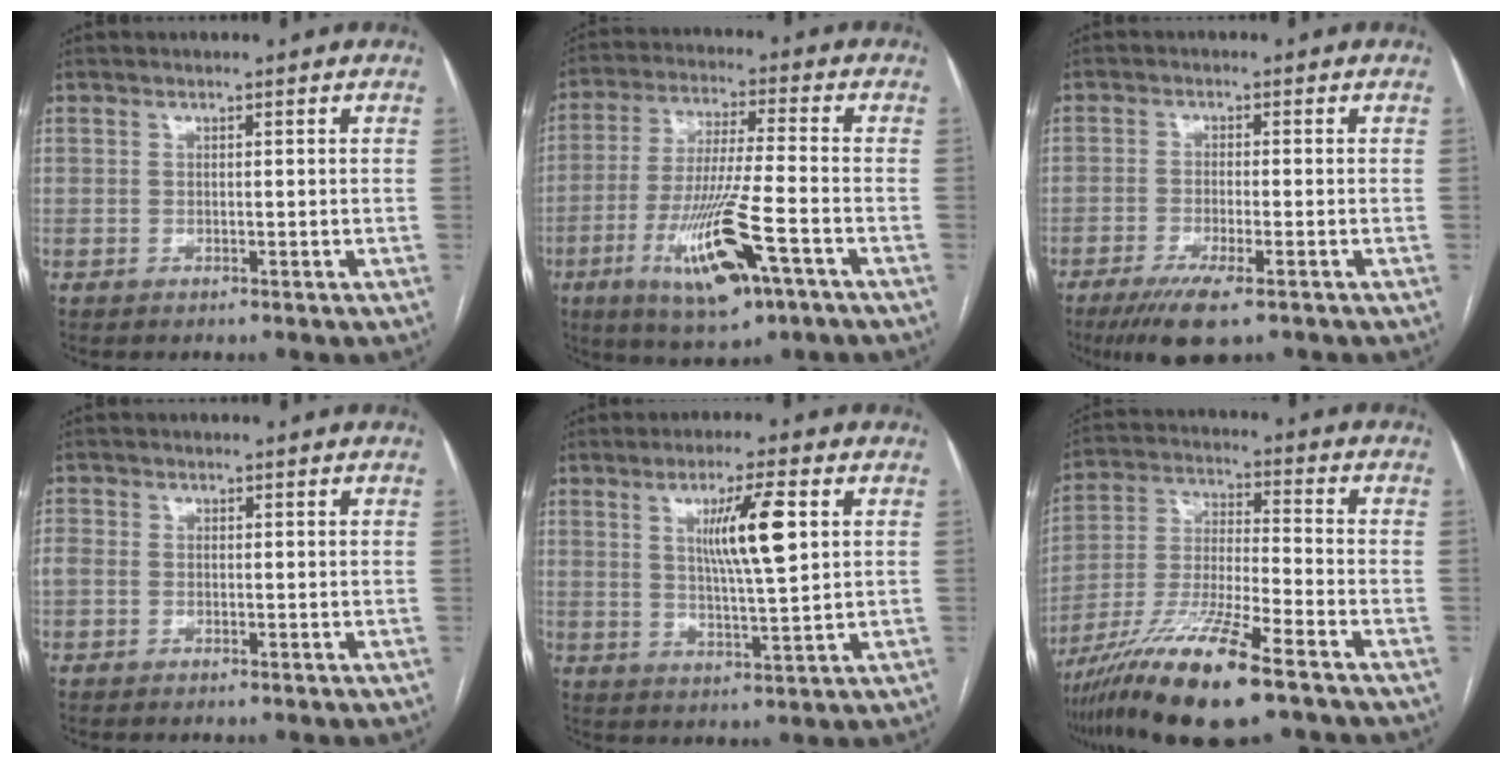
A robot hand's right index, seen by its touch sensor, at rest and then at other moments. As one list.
[{"total": 14.6, "force": [-6.3, 1.7, 13.0], "torque": [-0.256, -0.025, -0.104]}, {"total": 7.1, "force": [-4.5, 0.8, 5.4], "torque": [-0.095, -0.020, -0.075]}, {"total": 2.3, "force": [-0.3, 1.9, 1.3], "torque": [-0.044, 0.013, -0.003]}, {"total": 8.8, "force": [2.7, 0.5, 8.3], "torque": [-0.145, -0.003, 0.045]}, {"total": 16.4, "force": [-10.7, 1.3, 12.3], "torque": [-0.256, -0.037, -0.198]}]